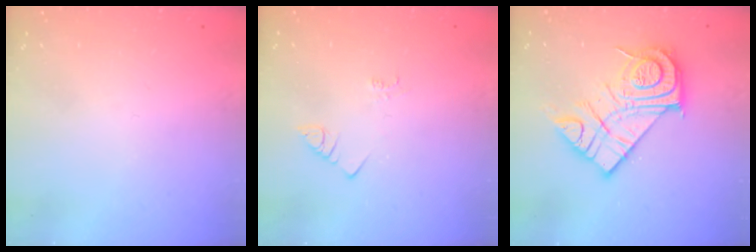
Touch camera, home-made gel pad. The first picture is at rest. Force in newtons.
{"total": 1.4, "press": 1.4, "slide": 0.3}
{"total": 18.1, "press": 18.0, "slide": 1.5}